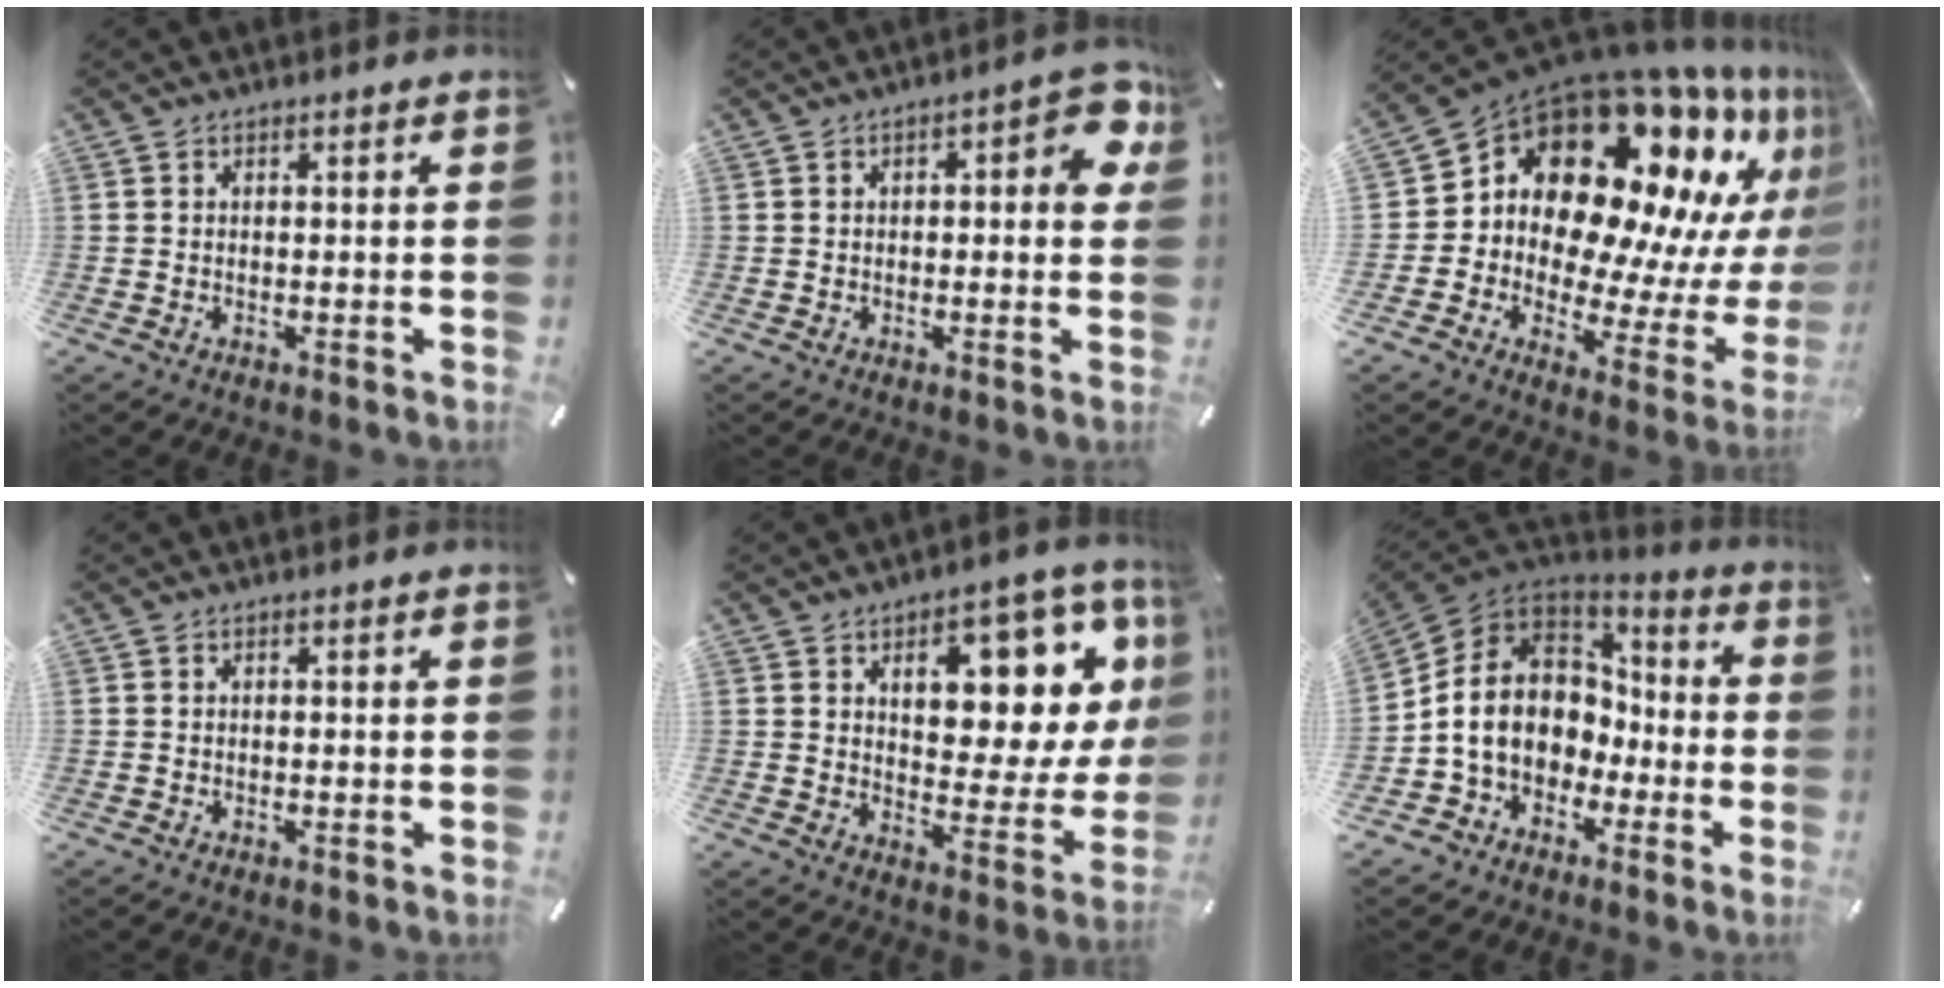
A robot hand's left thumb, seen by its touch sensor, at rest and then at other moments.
{"total": 8.0, "force": [1.3, 3.6, 7.0], "torque": [-0.071, -0.010, 0.014]}
{"total": 18.8, "force": [11.4, 11.7, 9.4], "torque": [-0.146, -0.136, 0.203]}
{"total": 0.0}
{"total": 15.4, "force": [8.4, 8.1, 10.1], "torque": [-0.121, -0.068, 0.137]}
{"total": 13.4, "force": [-1.1, 11.7, 6.5], "torque": [-0.150, 0.010, -0.018]}